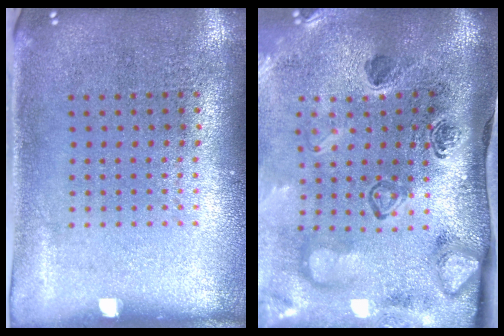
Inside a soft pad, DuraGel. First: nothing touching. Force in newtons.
{"total": 4.6, "press": 3.2, "slide": 3.4}